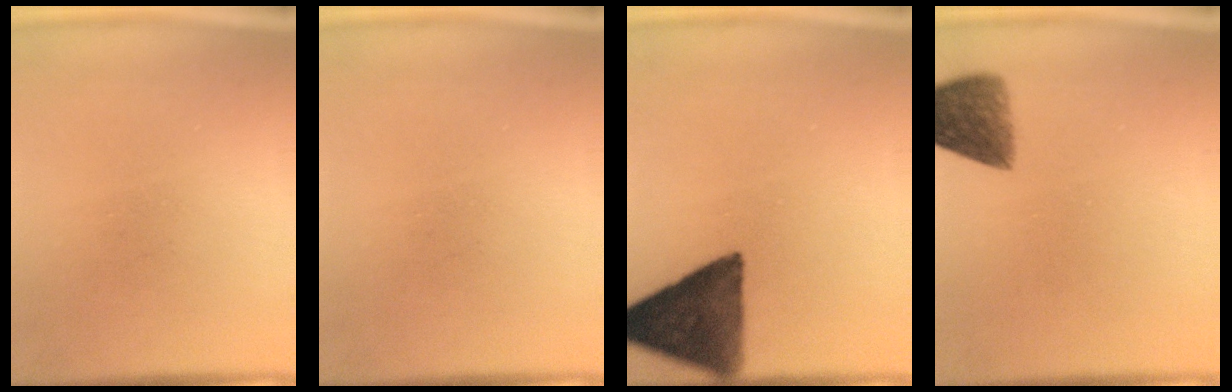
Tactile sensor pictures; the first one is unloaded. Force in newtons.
{"total": 0.0}
{"total": 13.0}
{"total": 6.7}